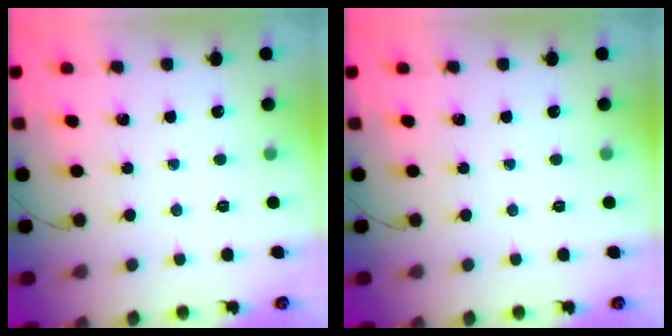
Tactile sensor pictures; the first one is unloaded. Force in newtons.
{"total": 0.0}